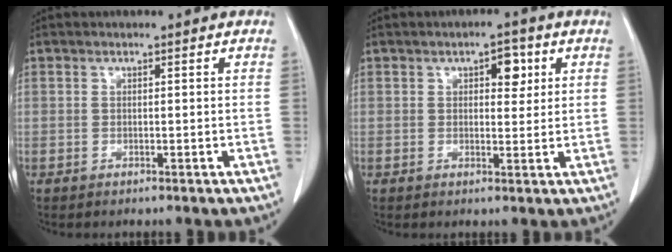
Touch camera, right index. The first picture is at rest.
{"total": 3.7, "force": [1.5, 1.8, 2.8], "torque": [-0.036, 0.006, 0.019]}